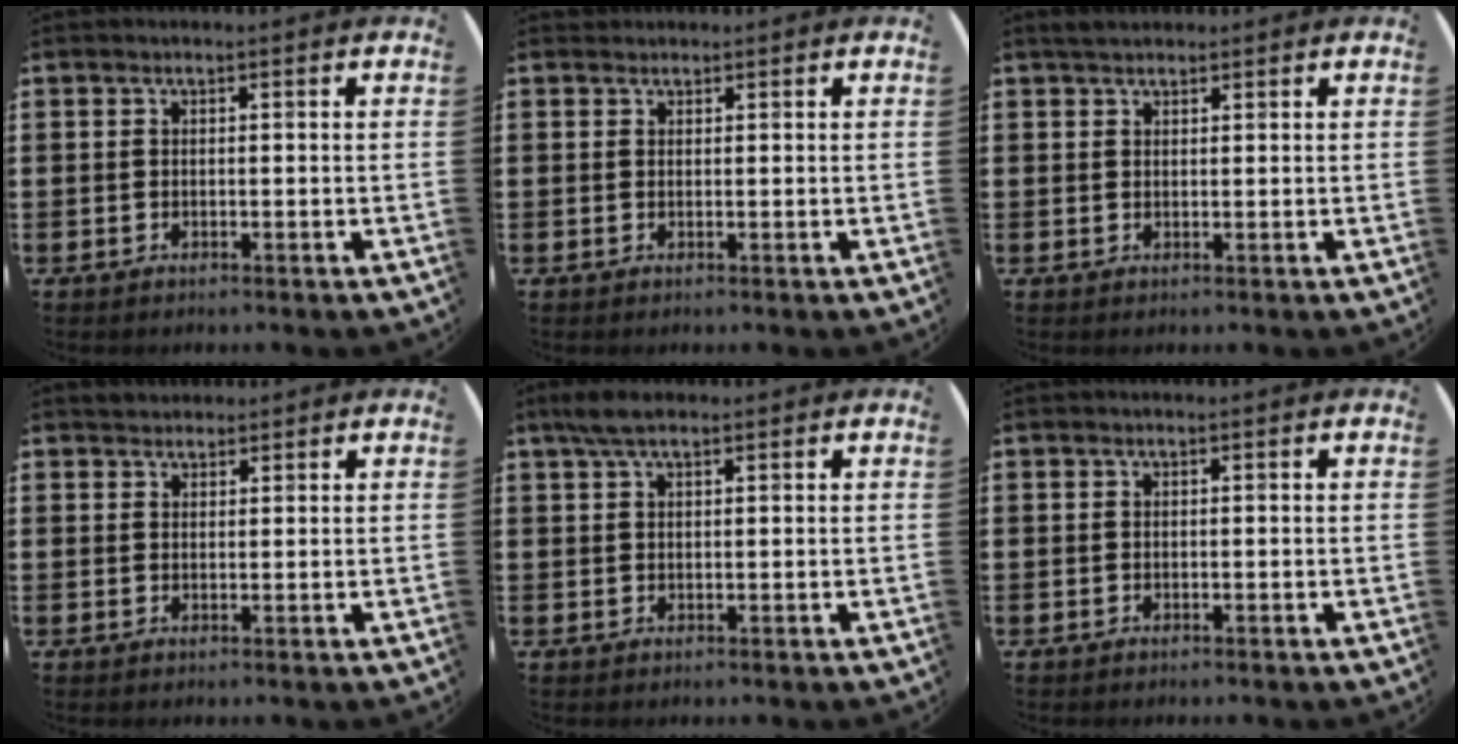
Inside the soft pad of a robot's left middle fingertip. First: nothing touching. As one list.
[{"total": 0.0}, {"total": 1.6, "force": [1.5, 0.4, 0.4], "torque": [-0.001, 0.002, 0.027]}, {"total": 1.6, "force": [1.6, 0.4, -0.2], "torque": [0.010, 0.001, 0.029]}, {"total": 3.1, "force": [2.0, 0.9, 2.1], "torque": [-0.045, 0.007, 0.035]}, {"total": 0.0}]